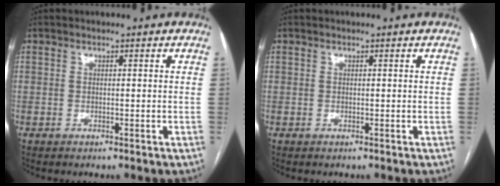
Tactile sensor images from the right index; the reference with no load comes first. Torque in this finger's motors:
{"motor_torque": [0.30, 0.14, -0.02, 0.01]}